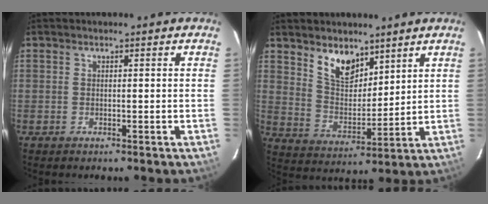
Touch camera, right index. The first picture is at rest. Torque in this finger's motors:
{"motor_torque": [0.18, 0.18, 0.24, 0.05]}